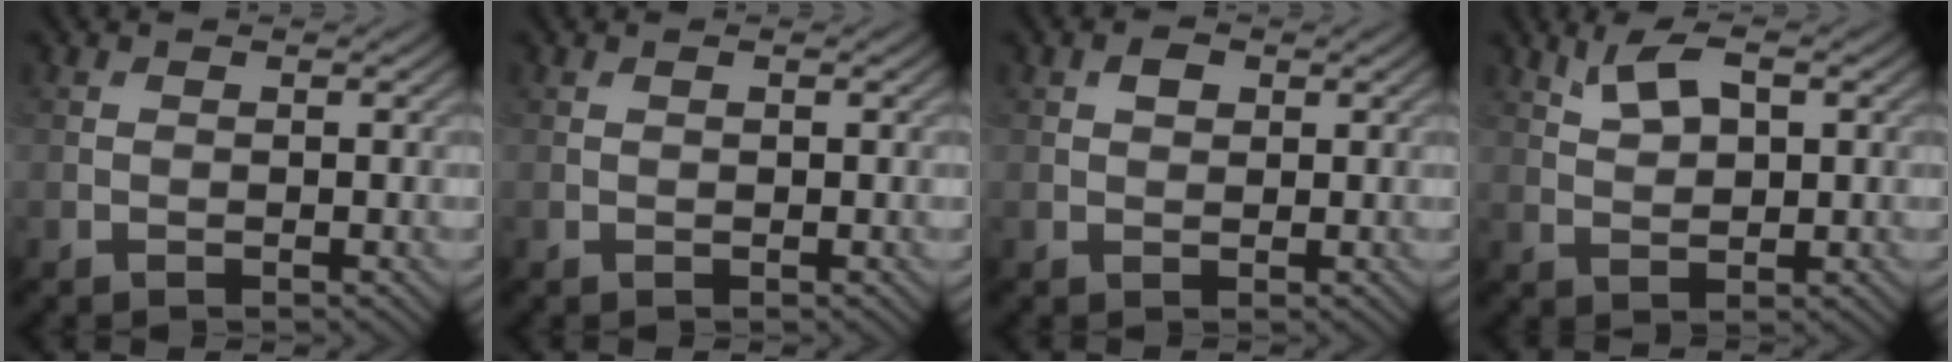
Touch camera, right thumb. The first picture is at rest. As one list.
[{"total": 0.0}, {"total": 1.5, "force": [0.7, 1.0, 0.9], "torque": [-0.015, 0.002, 0.010]}, {"total": 4.7, "force": [2.4, 2.0, 3.5], "torque": [-0.082, 0.005, 0.049]}]